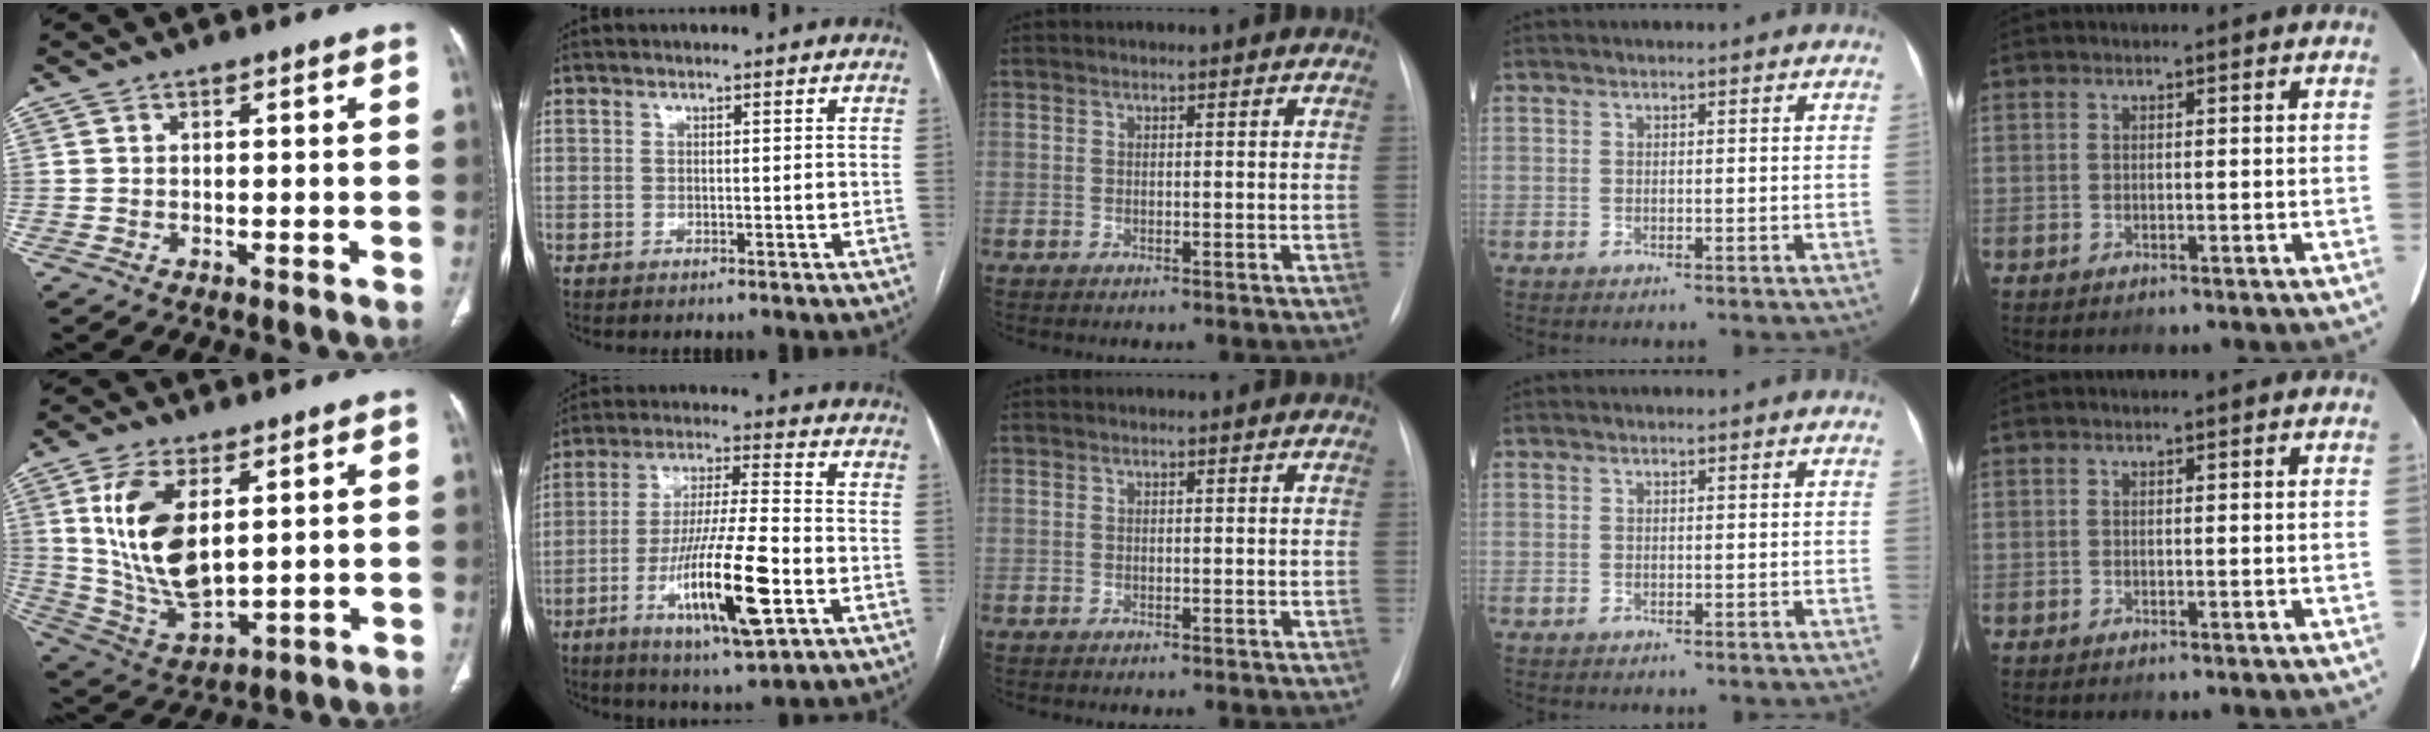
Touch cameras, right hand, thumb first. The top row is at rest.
{"thumb": {"total": 15.4, "force": [4.3, 7.6, 12.6], "torque": [-0.242, -0.025, 0.099]}, "index": {"total": 15.7, "force": [-5.4, 1.8, 14.7], "torque": [-0.275, -0.016, -0.088]}}